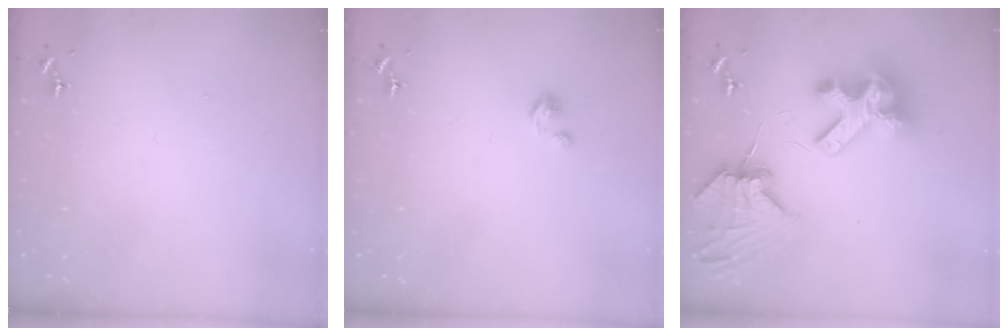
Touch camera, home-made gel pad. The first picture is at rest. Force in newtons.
{"total": 2.5, "press": 2.5, "slide": 0.3}
{"total": 14.8, "press": 14.7, "slide": 2.0}